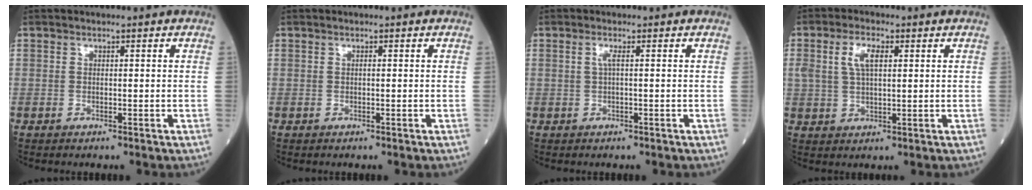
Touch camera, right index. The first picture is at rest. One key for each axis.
{"total": 0.0}
{"total": 1.1, "fx": 0.2, "fy": -0.1, "fz": 1.1, "tx": -0.028, "ty": 0.001, "tz": 0.001}
{"total": 5.0, "fx": 1.6, "fy": 2.0, "fz": 4.3, "tx": -0.091, "ty": 0.011, "tz": 0.035}